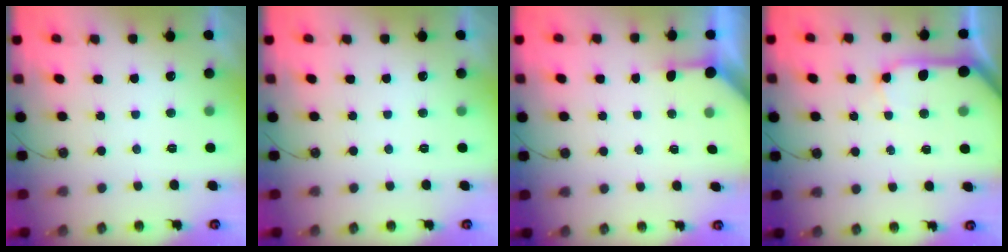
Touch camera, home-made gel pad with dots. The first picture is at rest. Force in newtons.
{"total": 0.0}
{"total": 2.6, "press": 2.5, "slide": 0.3}
{"total": 10.8, "press": 10.7, "slide": 1.4}